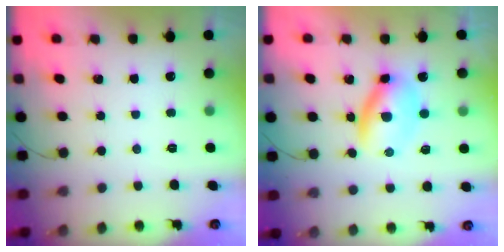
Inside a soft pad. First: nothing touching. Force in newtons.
{"total": 6.0, "press": 5.9, "slide": 1.1}